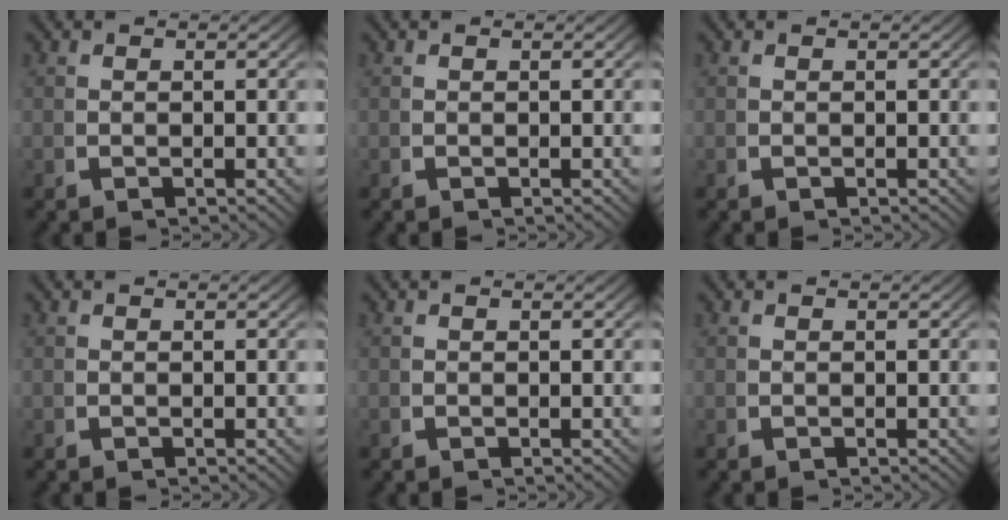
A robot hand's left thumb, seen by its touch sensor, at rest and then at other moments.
{"total": 0.0}
{"total": 0.0}
{"total": 0.0}
{"total": 0.0}
{"total": 0.0}